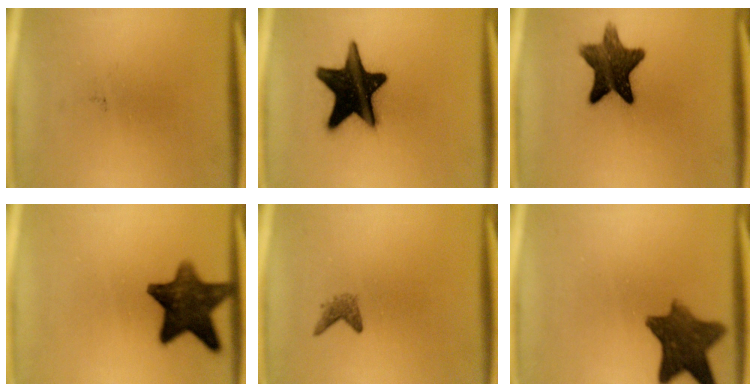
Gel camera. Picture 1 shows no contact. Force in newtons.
{"total": 19.8}
{"total": 11.6}
{"total": 12.3}
{"total": 1.4}
{"total": 9.9}